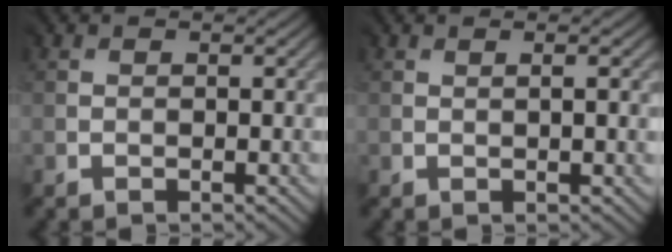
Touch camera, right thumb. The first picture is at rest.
{"total": 0.7, "force": [0.3, -0.6, 0.3], "torque": [-0.004, 0.005, 0.006]}